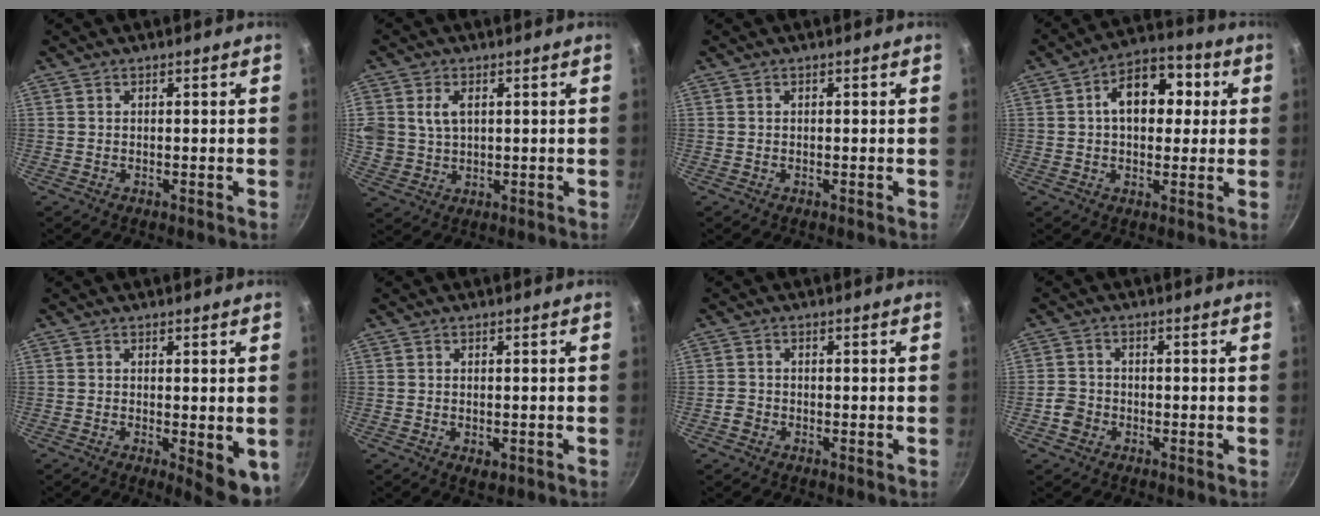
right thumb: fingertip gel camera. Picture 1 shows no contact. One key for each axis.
{"total": 7.1, "fx": 1.9, "fy": 5.1, "fz": 4.5, "tx": -0.083, "ty": -0.005, "tz": 0.047}
{"total": 0.0}
{"total": 12.5, "fx": 2.3, "fy": 7.9, "fz": 9.4, "tx": -0.106, "ty": 0.024, "tz": 0.026}
{"total": 6.4, "fx": -1.4, "fy": 2.0, "fz": 5.9, "tx": -0.073, "ty": -0.017, "tz": -0.015}
{"total": 1.8, "fx": -0.5, "fy": 1.0, "fz": 1.4, "tx": -0.018, "ty": 0.000, "tz": -0.004}
{"total": 1.6, "fx": -0.8, "fy": 1.3, "fz": 0.6, "tx": -0.007, "ty": 0.004, "tz": -0.020}
{"total": 3.3, "fx": -1.3, "fy": 2.7, "fz": 1.2, "tx": -0.009, "ty": 0.011, "tz": -0.030}